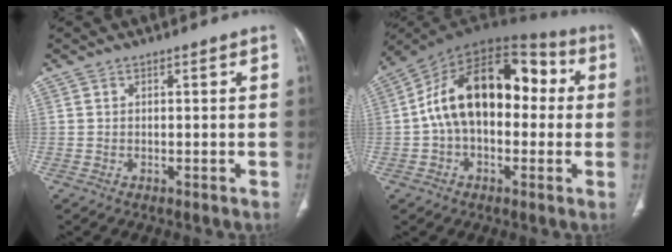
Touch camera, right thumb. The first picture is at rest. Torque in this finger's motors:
{"motor_torque": [2.41, 2.60, 1.68, -0.62, 0.35]}